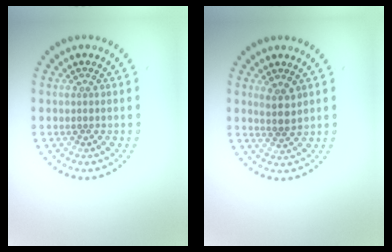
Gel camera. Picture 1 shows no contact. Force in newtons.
{"total": 1.7, "press": 1.5, "slide": 0.9}